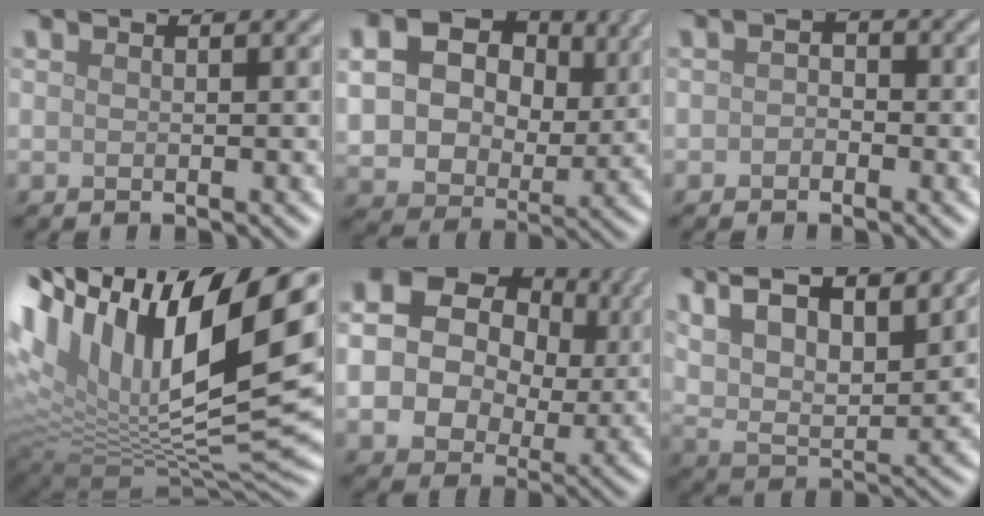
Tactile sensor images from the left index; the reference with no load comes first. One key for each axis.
{"total": 10.3, "fx": 2.9, "fy": 8.0, "fz": 5.9, "tx": -0.122, "ty": 0.006, "tz": 0.050}
{"total": 1.3, "fx": -0.5, "fy": 0.9, "fz": 0.7, "tx": -0.012, "ty": 0.001, "tz": -0.013}
{"total": 18.6, "fx": 6.6, "fy": 8.5, "fz": 15.2, "tx": -0.268, "ty": 0.019, "tz": 0.118}
{"total": 13.2, "fx": 3.0, "fy": 10.8, "fz": 7.0, "tx": -0.154, "ty": 0.022, "tz": 0.052}
{"total": 14.1, "fx": 8.4, "fy": 5.6, "fz": 9.8, "tx": -0.189, "ty": 0.029, "tz": 0.125}